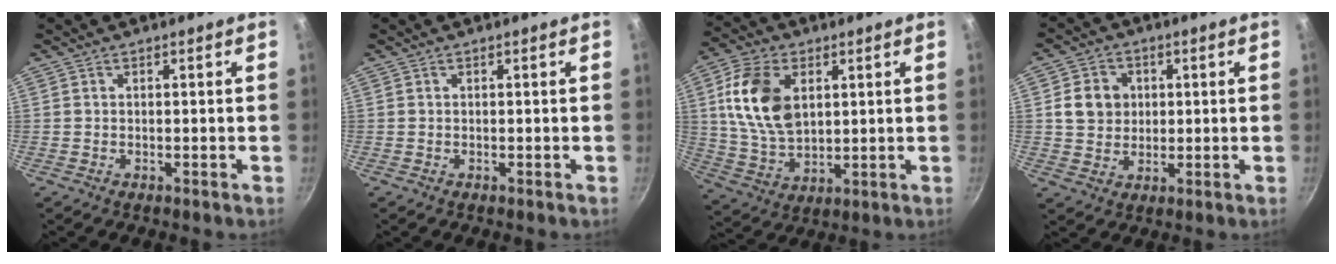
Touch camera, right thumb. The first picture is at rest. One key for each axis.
{"total": 0.0}
{"total": 14.8, "fx": 3.7, "fy": 9.5, "fz": 10.7, "tx": -0.186, "ty": -0.012, "tz": 0.077}
{"total": 7.2, "fx": 1.2, "fy": 6.4, "fz": 3.1, "tx": -0.027, "ty": 0.006, "tz": 0.017}